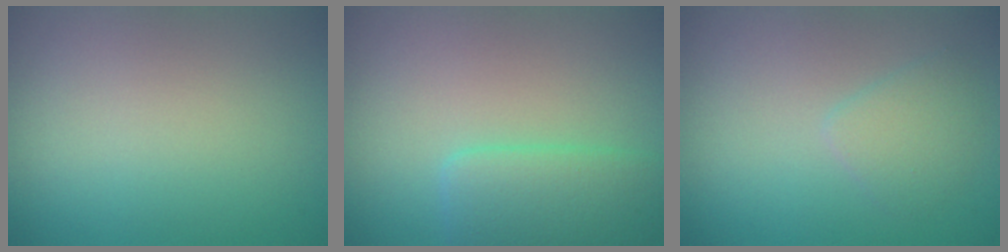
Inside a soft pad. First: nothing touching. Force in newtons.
{"total": 3.9, "press": 3.8, "slide": 0.3}
{"total": 1.9, "press": 1.9, "slide": 0.1}